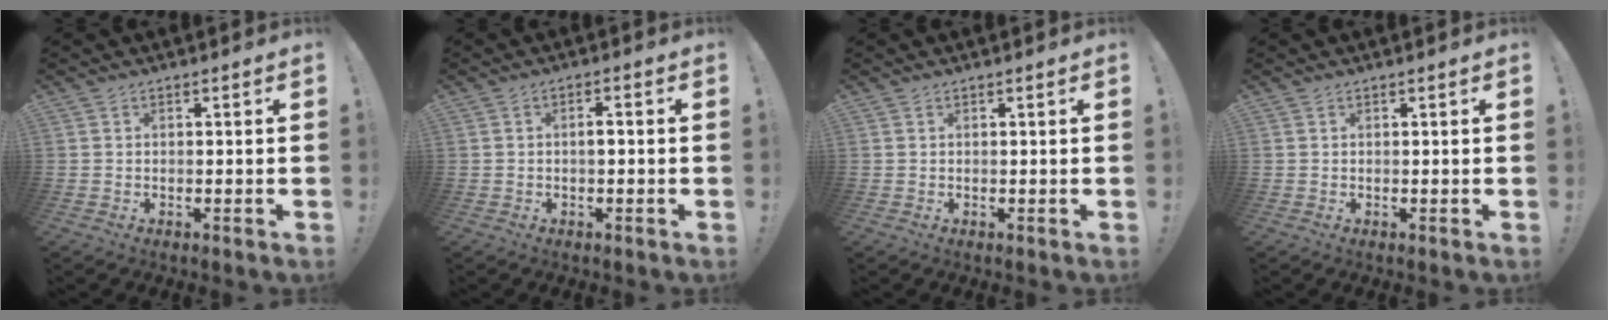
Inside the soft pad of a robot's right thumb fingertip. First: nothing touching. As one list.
[{"total": 1.9, "force": [-0.5, 0.5, 1.7], "torque": [-0.026, 0.003, -0.012]}, {"total": 0.0}, {"total": 0.0}]